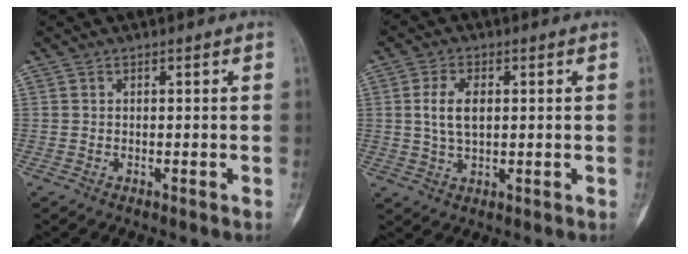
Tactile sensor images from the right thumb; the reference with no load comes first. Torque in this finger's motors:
{"motor_torque": [0.78, 0.75, 0.49, -0.50, 0.18]}